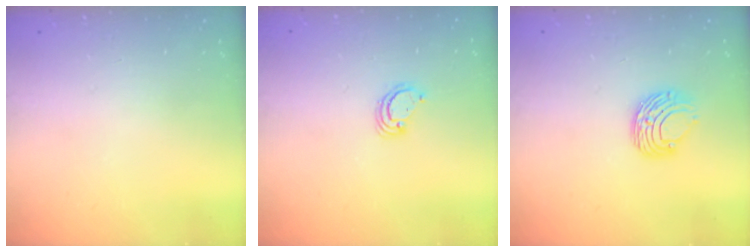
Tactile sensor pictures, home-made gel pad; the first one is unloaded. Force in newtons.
{"total": 4.1, "press": 4.1, "slide": 0.2}
{"total": 8.0, "press": 7.9, "slide": 0.4}